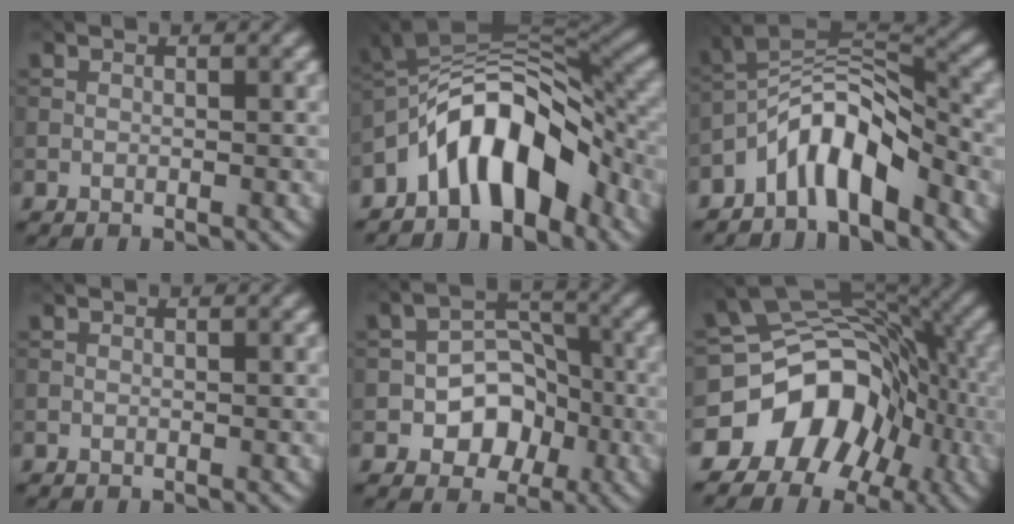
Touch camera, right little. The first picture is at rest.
{"total": 8.9, "force": [-4.8, 4.3, 6.1], "torque": [-0.087, 0.017, -0.092]}
{"total": 6.4, "force": [-4.1, 2.6, 4.2], "torque": [-0.063, 0.009, -0.089]}
{"total": 0.0}
{"total": 5.4, "force": [-1.8, 4.1, 3.0], "torque": [-0.033, 0.002, -0.034]}
{"total": 11.4, "force": [-5.6, 8.6, 5.0], "torque": [-0.085, 0.015, -0.103]}